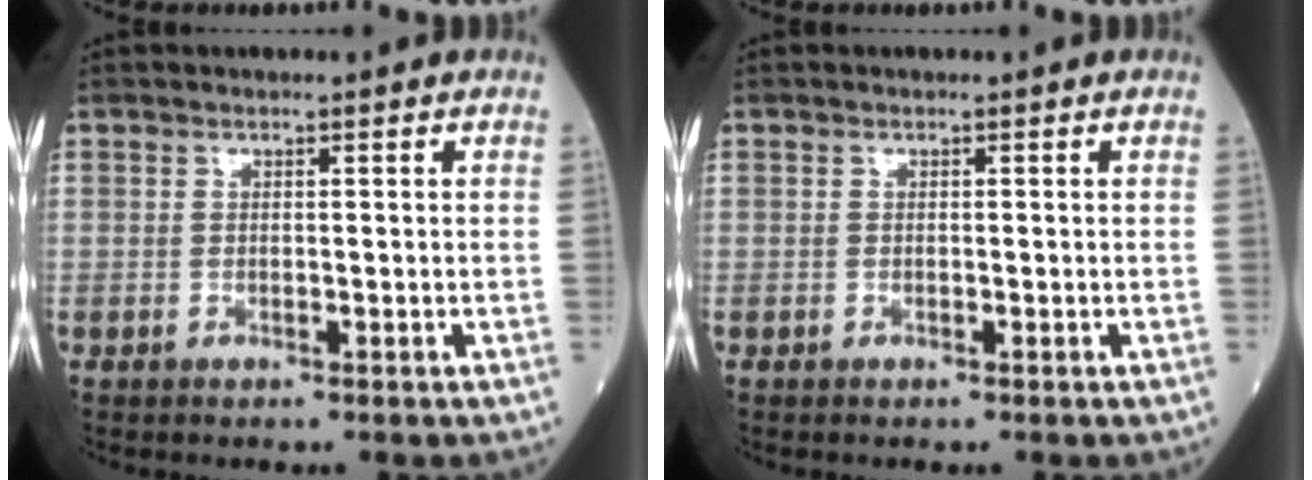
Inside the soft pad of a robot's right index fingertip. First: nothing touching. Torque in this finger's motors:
{"motor_torque": [0.00, 0.00, 0.00, 0.00]}